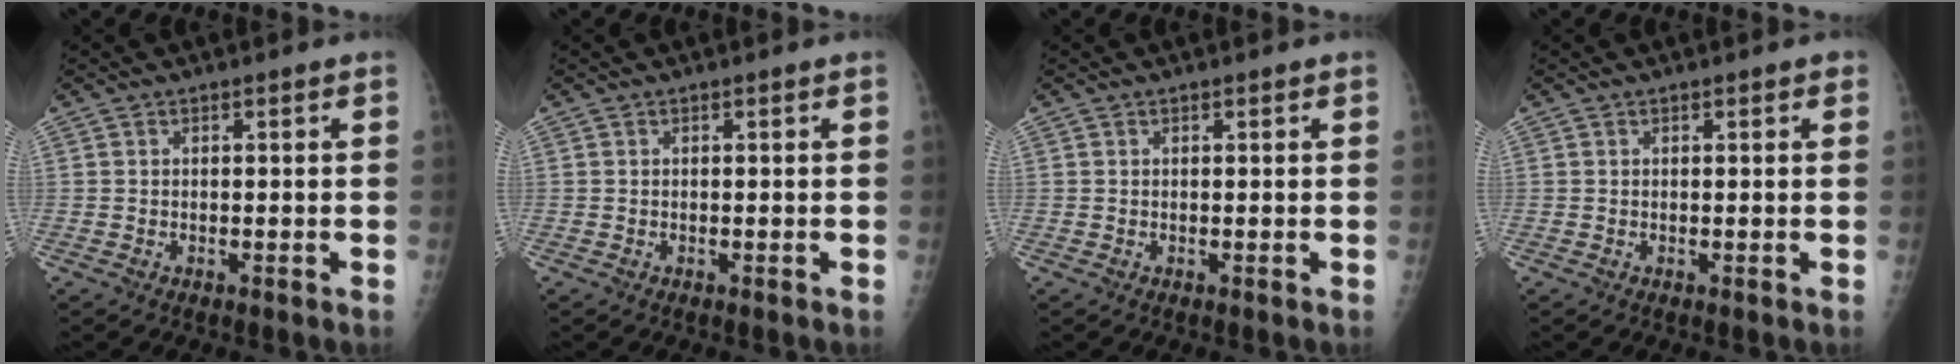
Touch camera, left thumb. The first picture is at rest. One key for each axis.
{"total": 0.0}
{"total": 0.0}
{"total": 0.6, "fx": 0.4, "fy": 0.3, "fz": 0.4, "tx": 0.001, "ty": -0.001, "tz": 0.002}